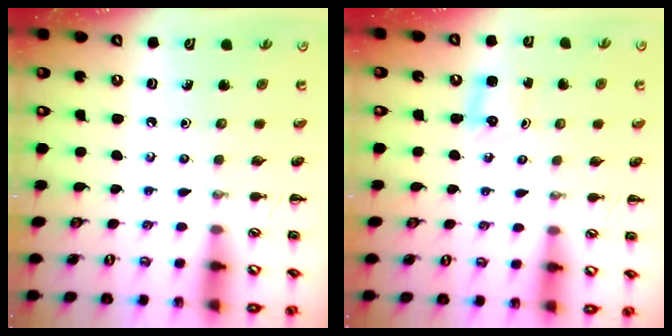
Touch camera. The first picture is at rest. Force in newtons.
{"total": 1.8, "press": 1.7, "slide": 0.5}